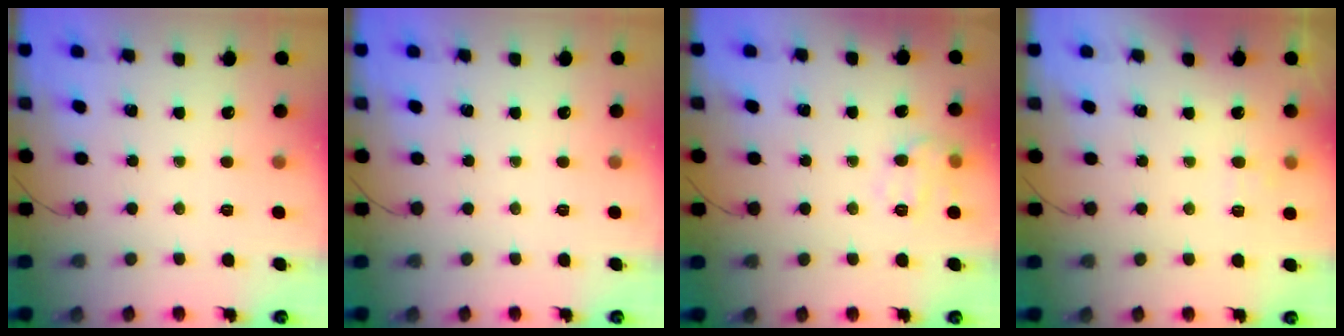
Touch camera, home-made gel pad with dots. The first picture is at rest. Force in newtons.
{"total": 0.0}
{"total": 9.5, "press": 9.5, "slide": 0.3}
{"total": 3.3, "press": 3.0, "slide": 1.3}